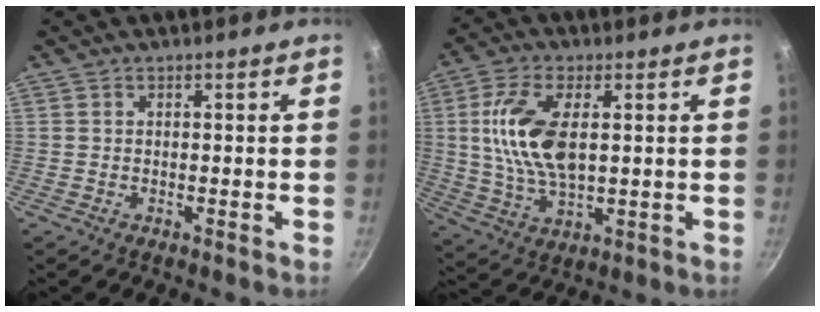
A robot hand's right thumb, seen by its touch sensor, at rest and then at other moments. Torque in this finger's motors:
{"motor_torque": [0.19, 0.19, 1.41, 0.29, 0.49]}